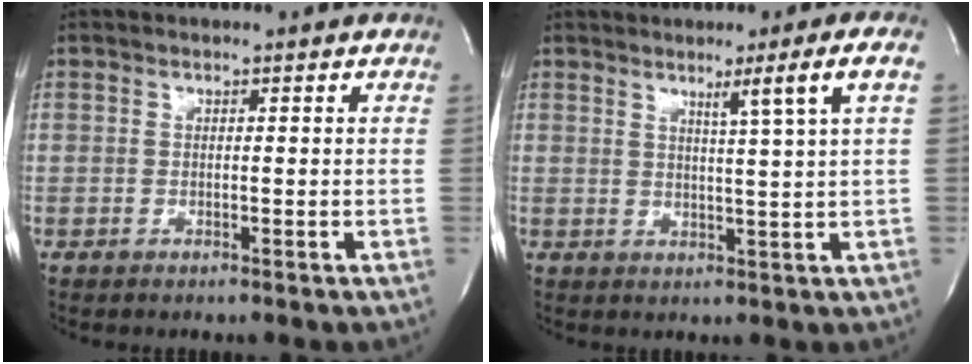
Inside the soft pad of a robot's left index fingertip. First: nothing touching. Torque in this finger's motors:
{"motor_torque": [0.12, 0.04, 0.10, 0.02]}